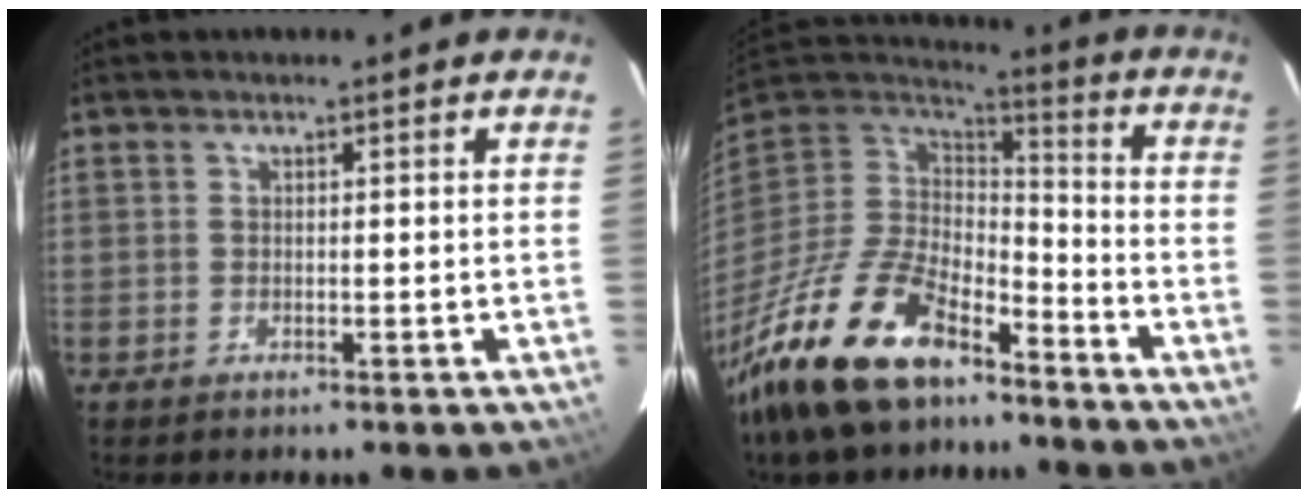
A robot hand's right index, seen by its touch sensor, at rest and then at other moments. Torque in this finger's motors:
{"motor_torque": [1.32, -0.82, 0.87, 0.16]}